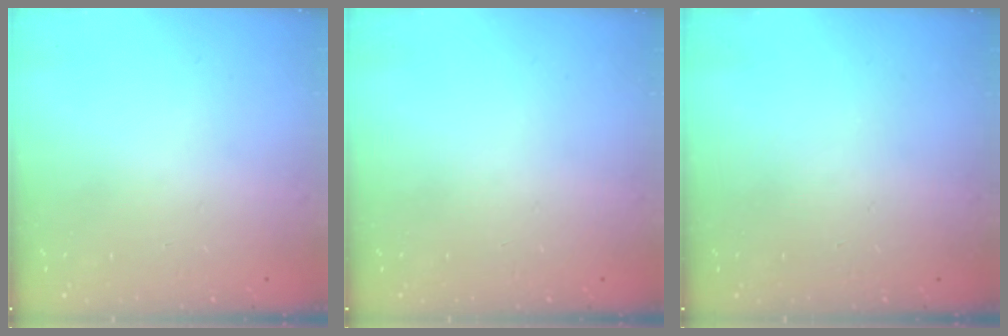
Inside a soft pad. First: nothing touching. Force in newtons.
{"total": 0.0}
{"total": 0.0}